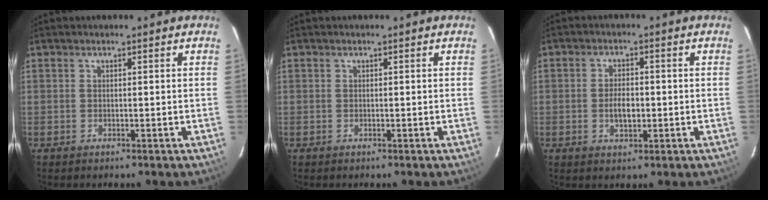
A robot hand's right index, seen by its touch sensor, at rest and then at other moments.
{"total": 0.0}
{"total": 4.1, "force": [-0.7, 2.3, 3.3], "torque": [-0.061, -0.001, -0.008]}